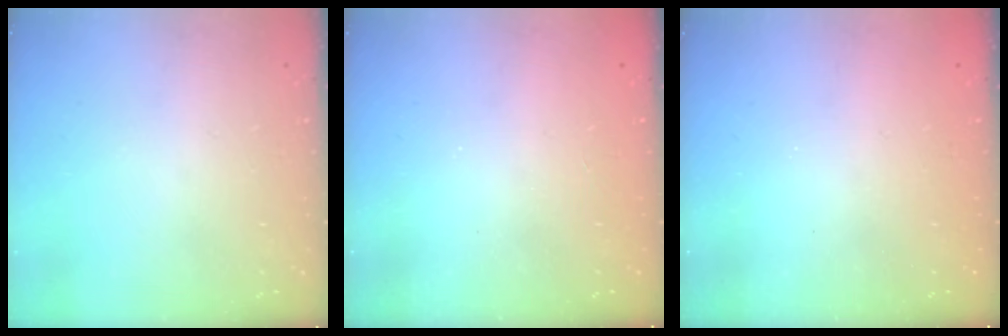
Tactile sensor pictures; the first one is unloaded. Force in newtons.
{"total": 2.3, "press": 2.1, "slide": 0.7}
{"total": 2.4, "press": 2.3, "slide": 0.8}